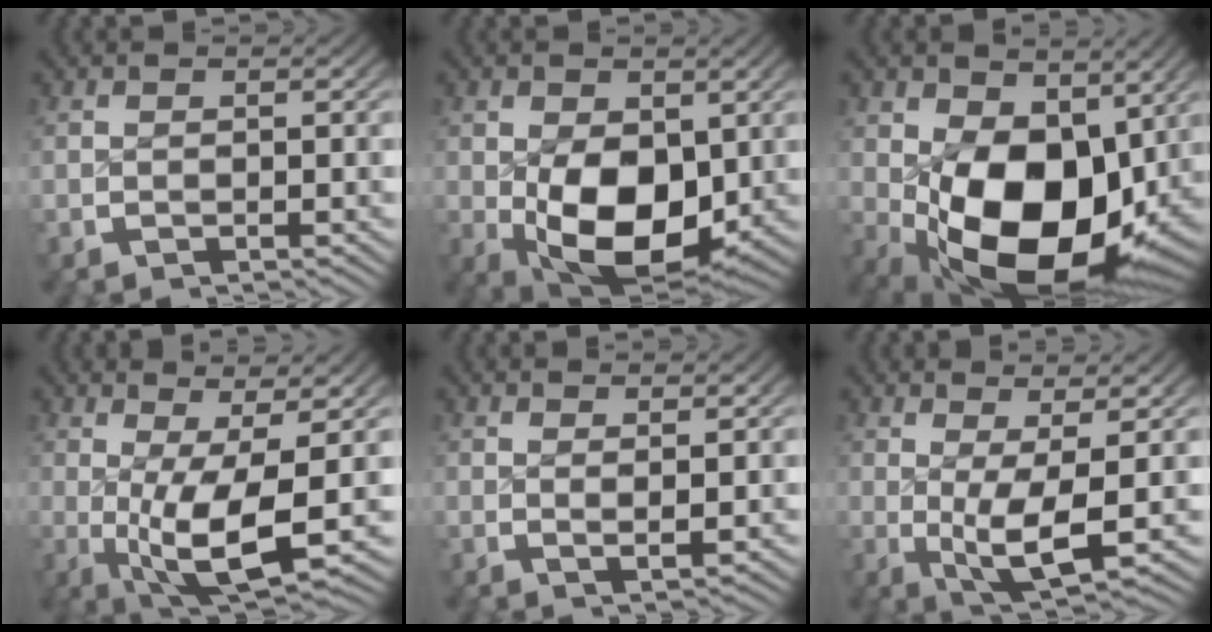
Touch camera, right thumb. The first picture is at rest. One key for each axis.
{"total": 11.7, "fx": -1.7, "fy": 7.6, "fz": 8.8, "tx": -0.170, "ty": -0.070, "tz": 0.008}
{"total": 16.2, "fx": -2.0, "fy": 10.2, "fz": 12.4, "tx": -0.232, "ty": -0.082, "tz": 0.009}
{"total": 9.6, "fx": -0.8, "fy": 4.3, "fz": 8.6, "tx": -0.166, "ty": -0.044, "tz": 0.012}
{"total": 1.4, "fx": 0.9, "fy": 0.2, "fz": 1.1, "tx": -0.017, "ty": -0.005, "tz": 0.021}
{"total": 7.2, "fx": -0.4, "fy": 3.5, "fz": 6.3, "tx": -0.121, "ty": -0.033, "tz": 0.010}